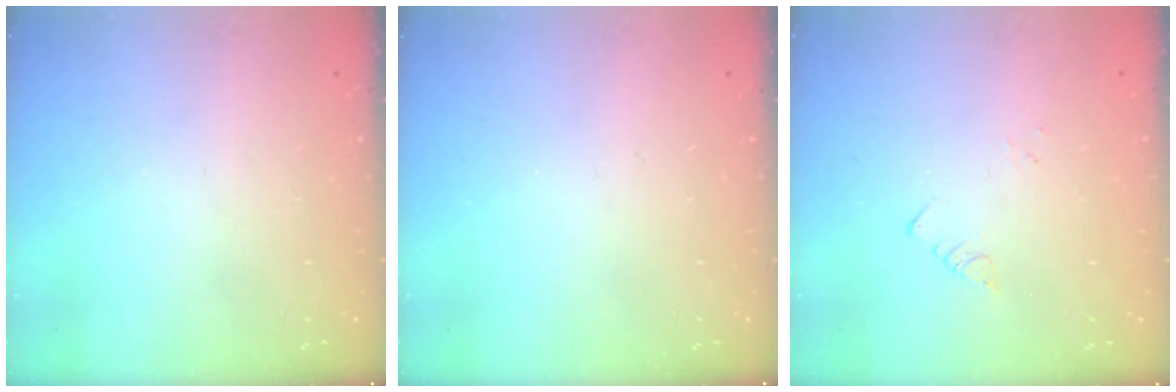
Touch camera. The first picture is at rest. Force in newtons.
{"total": 0.0}
{"total": 1.3, "press": 1.2, "slide": 0.1}